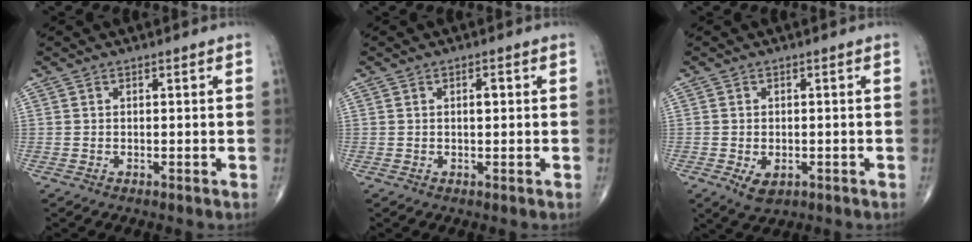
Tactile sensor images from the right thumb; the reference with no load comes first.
{"total": 1.6, "force": [0.3, 0.7, 1.4], "torque": [-0.020, 0.002, 0.004]}
{"total": 3.8, "force": [-1.3, 2.4, 2.7], "torque": [-0.042, 0.000, -0.012]}